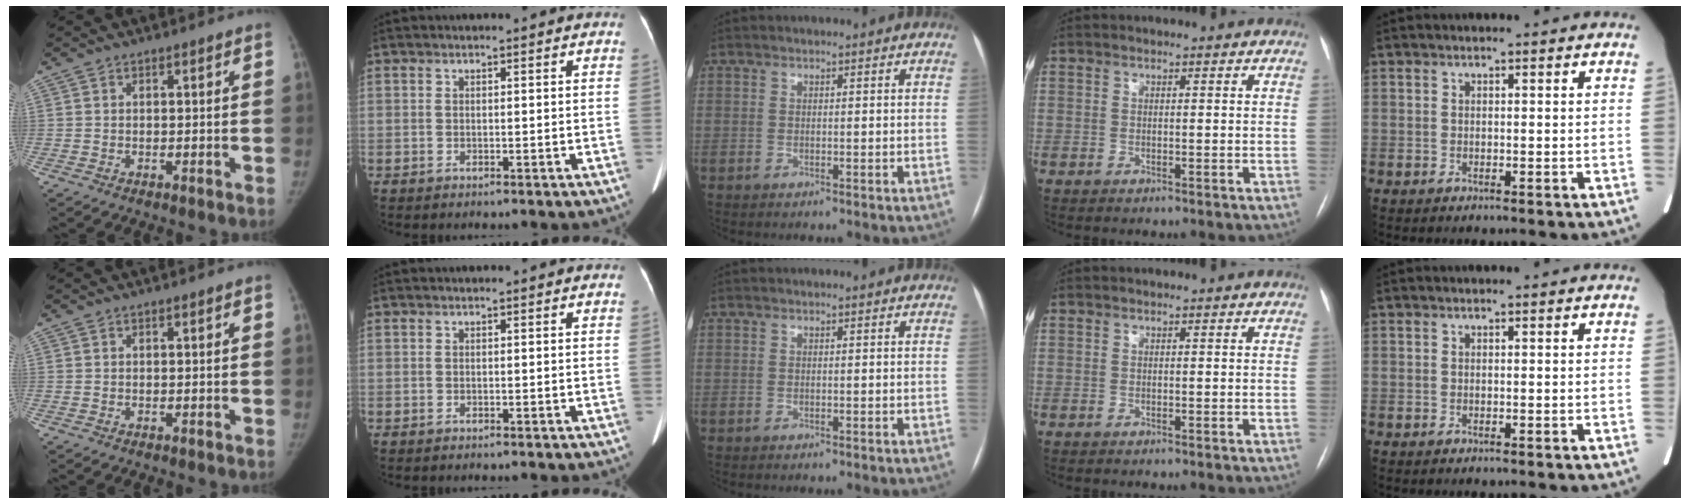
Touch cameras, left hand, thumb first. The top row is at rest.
{}